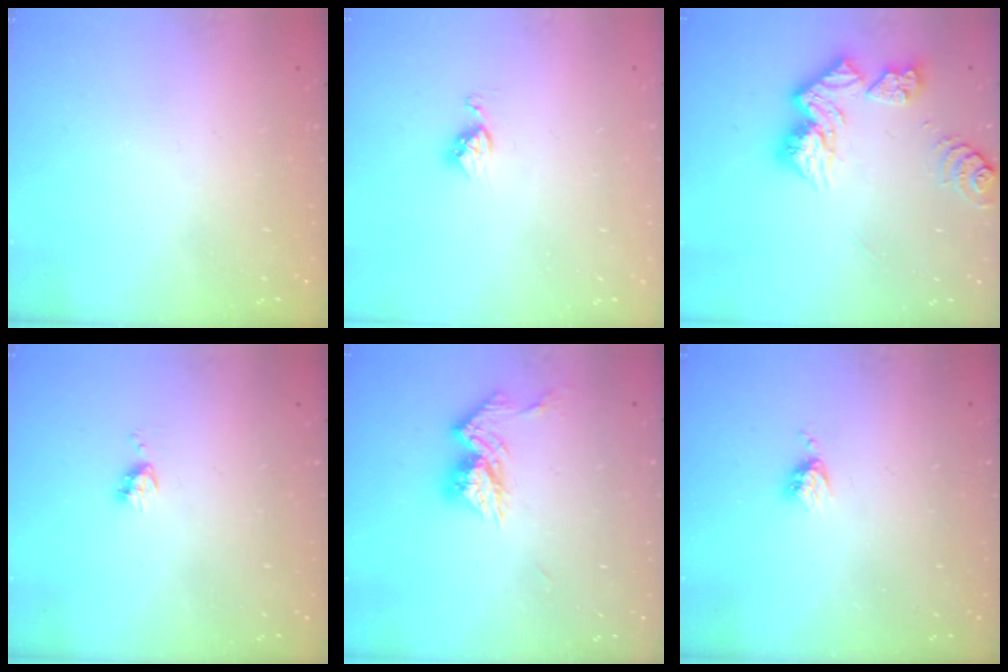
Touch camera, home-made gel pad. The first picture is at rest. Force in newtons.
{"total": 3.5, "press": 3.5, "slide": 0.5}
{"total": 13.1, "press": 13.0, "slide": 1.4}
{"total": 5.4, "press": 5.3, "slide": 0.7}
{"total": 11.5, "press": 11.4, "slide": 1.0}
{"total": 3.3, "press": 3.3, "slide": 0.4}